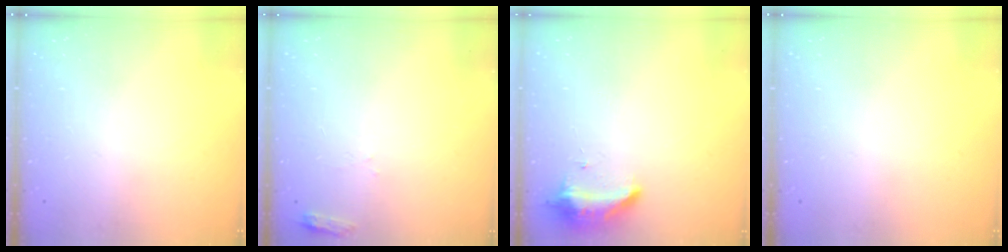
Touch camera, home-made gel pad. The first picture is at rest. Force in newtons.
{"total": 4.4, "press": 4.3, "slide": 0.5}
{"total": 8.5, "press": 8.5, "slide": 0.3}
{"total": 0.0}